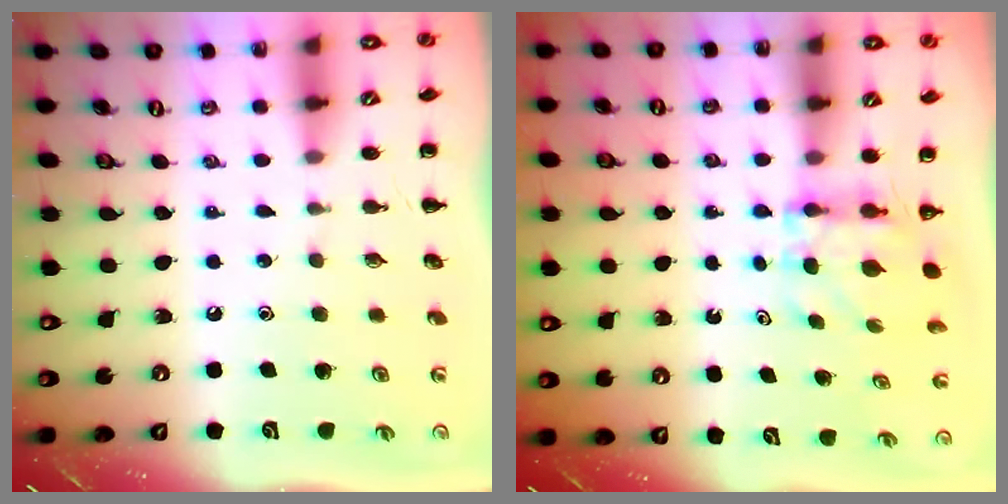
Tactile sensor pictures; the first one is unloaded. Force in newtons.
{"total": 6.0, "press": 5.9, "slide": 0.8}